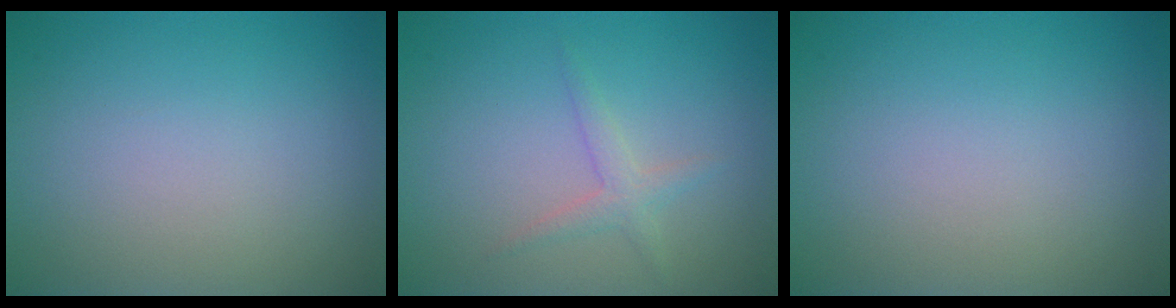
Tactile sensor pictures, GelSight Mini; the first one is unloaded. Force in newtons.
{"total": 1.6, "press": 1.6, "slide": 0.0}
{"total": 0.0}